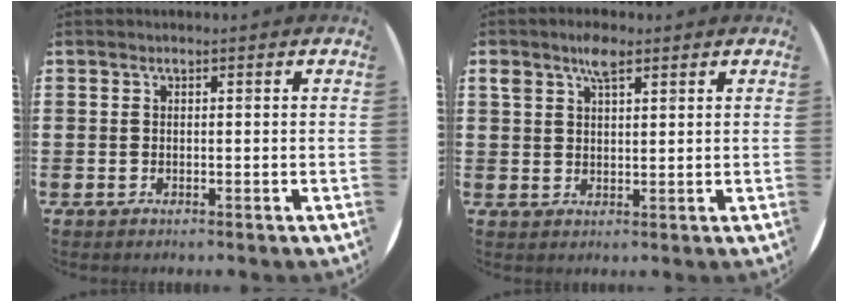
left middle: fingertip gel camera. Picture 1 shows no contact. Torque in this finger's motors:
{"motor_torque": [0.74, -0.68, 0.41, 0.12]}